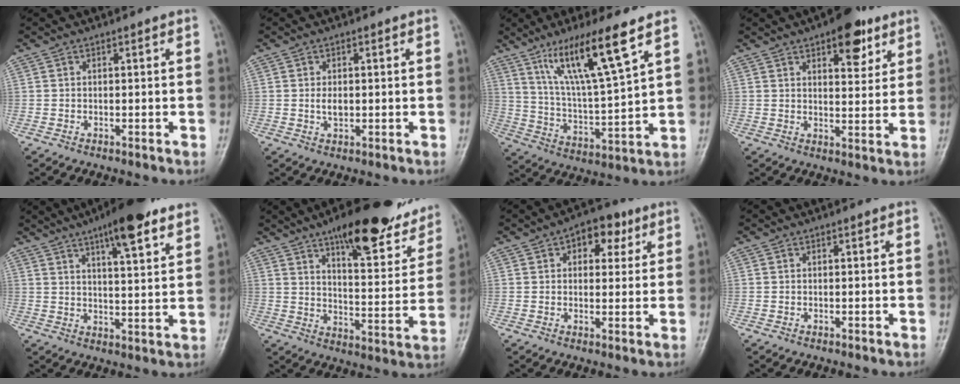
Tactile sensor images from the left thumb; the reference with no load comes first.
{"total": 2.3, "force": [0.1, 1.4, 1.8], "torque": [-0.030, -0.002, 0.003]}
{"total": 14.4, "force": [8.4, 1.6, 11.6], "torque": [-0.209, -0.041, 0.163]}
{"total": 9.2, "force": [5.2, 4.2, 6.3], "torque": [-0.058, -0.022, 0.069]}
{"total": 13.5, "force": [8.7, 3.3, 9.9], "torque": [-0.125, -0.035, 0.126]}
{"total": 21.0, "force": [14.3, 6.7, 13.9], "torque": [-0.148, -0.060, 0.205]}
{"total": 7.5, "force": [3.4, 4.8, 4.8], "torque": [-0.025, -0.003, 0.038]}
{"total": 0.0}